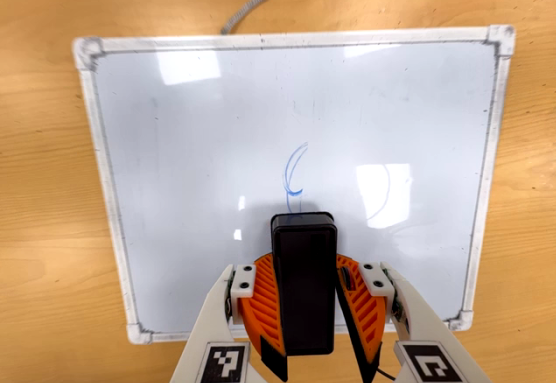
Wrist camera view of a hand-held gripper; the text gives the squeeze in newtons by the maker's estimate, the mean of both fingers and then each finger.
{"total": 8.3, "left": 8.9, "right": 7.7}